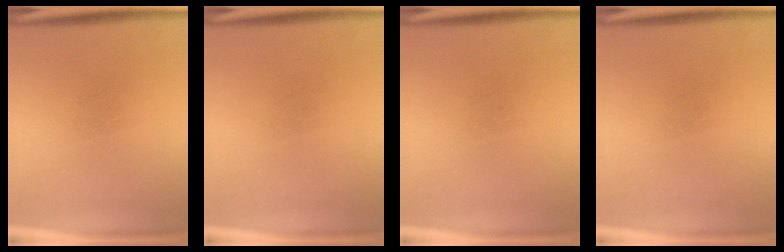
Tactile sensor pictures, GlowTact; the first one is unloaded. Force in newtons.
{"total": 0.0}
{"total": 0.0}
{"total": 0.0}